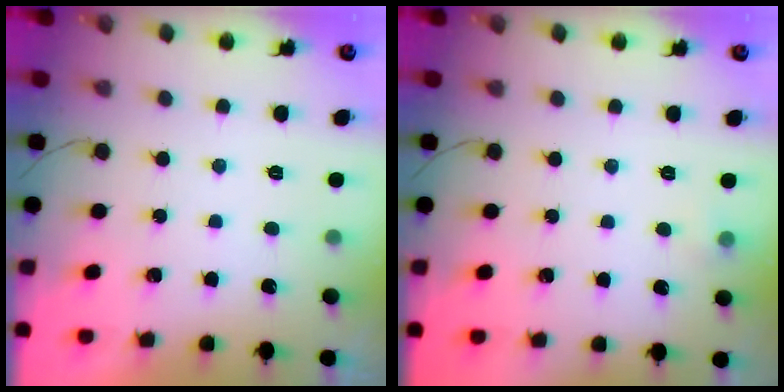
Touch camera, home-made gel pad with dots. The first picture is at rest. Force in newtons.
{"total": 3.8, "press": 3.6, "slide": 1.3}